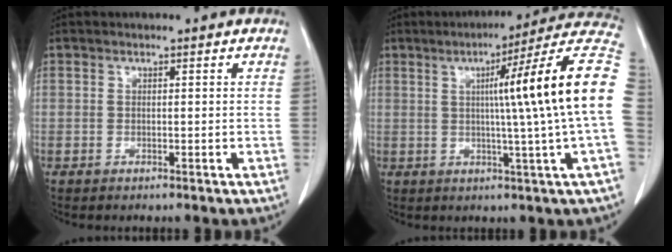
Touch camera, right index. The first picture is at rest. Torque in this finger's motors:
{"motor_torque": [2.14, 0.00, 1.05, 0.21]}